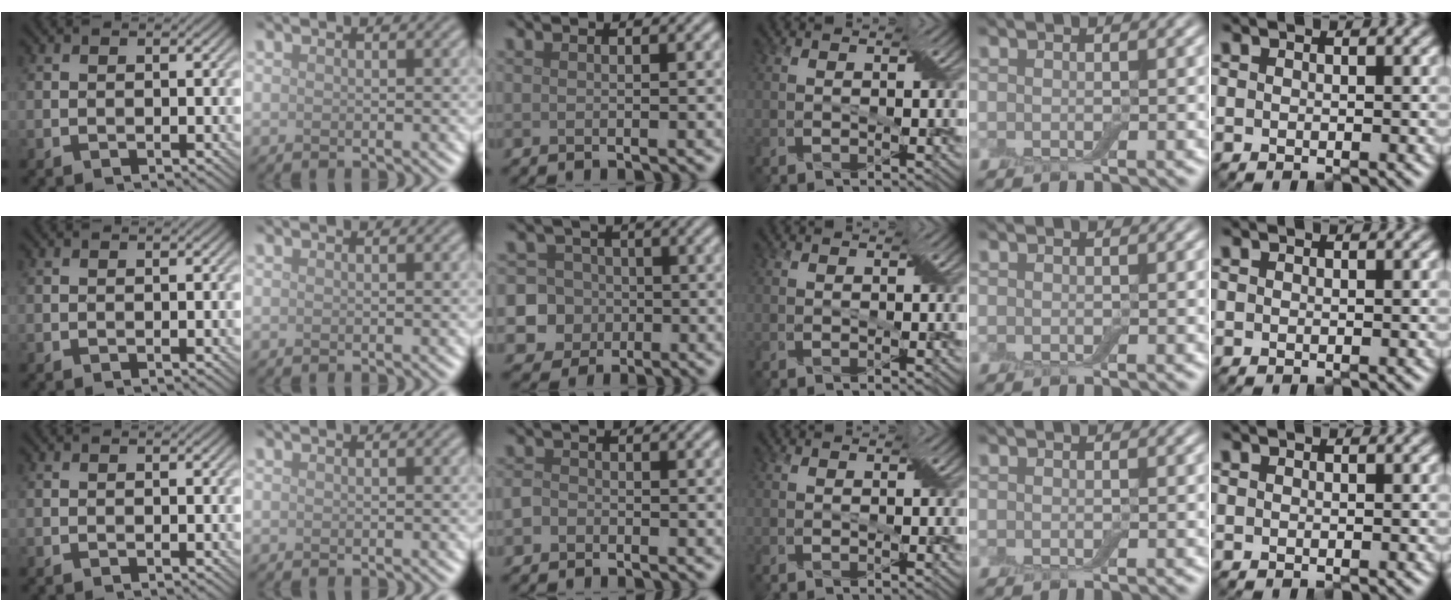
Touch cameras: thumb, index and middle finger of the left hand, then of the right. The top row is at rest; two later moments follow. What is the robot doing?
{"motion": "press", "object": "electronic device side button"}